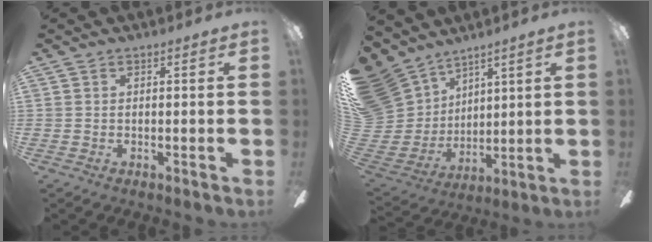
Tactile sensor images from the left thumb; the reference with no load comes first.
{"total": 16.8, "force": [9.2, 13.0, 5.5], "torque": [-0.164, -0.065, 0.191]}